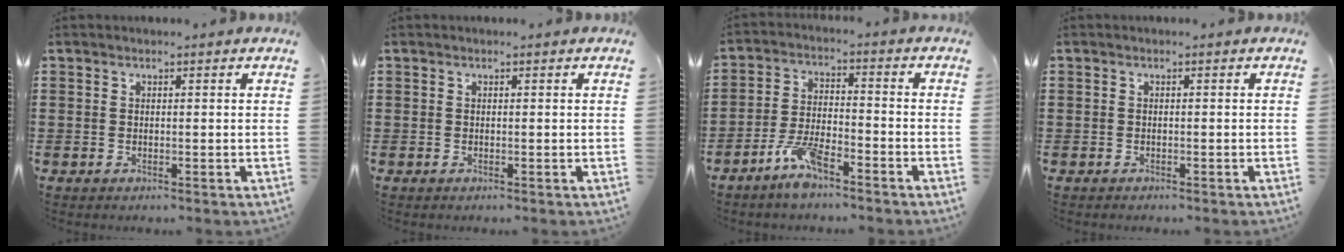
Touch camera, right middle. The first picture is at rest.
{"total": 0.0}
{"total": 6.2, "force": [-4.8, 1.5, 3.7], "torque": [-0.086, 0.003, -0.094]}
{"total": 0.9, "force": [-0.7, 0.5, -0.1], "torque": [0.004, 0.003, -0.018]}